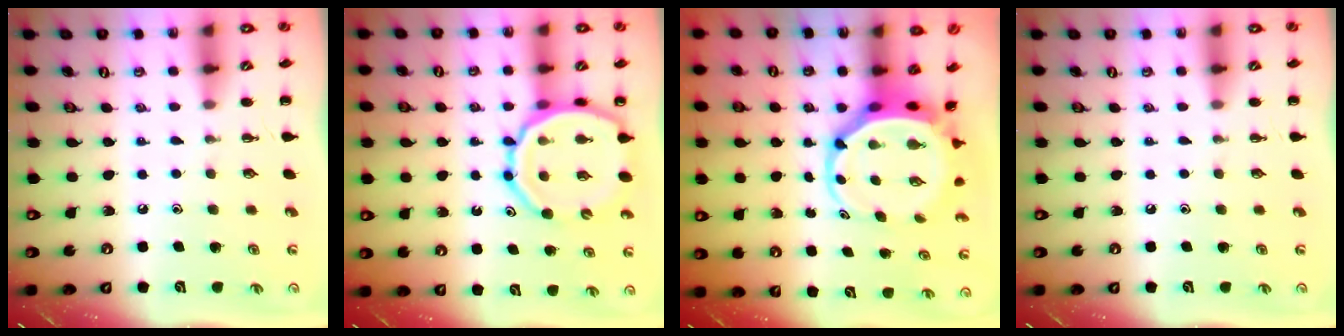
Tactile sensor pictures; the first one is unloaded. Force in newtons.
{"total": 15.2, "press": 14.8, "slide": 3.4}
{"total": 6.4, "press": 6.2, "slide": 1.6}
{"total": 0.0}